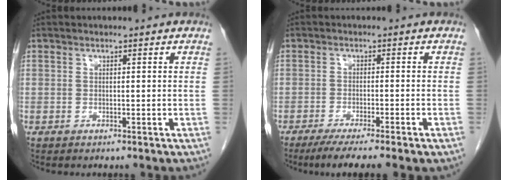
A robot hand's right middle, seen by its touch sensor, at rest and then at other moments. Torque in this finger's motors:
{"motor_torque": [1.14, -1.00, 0.10, 0.06]}